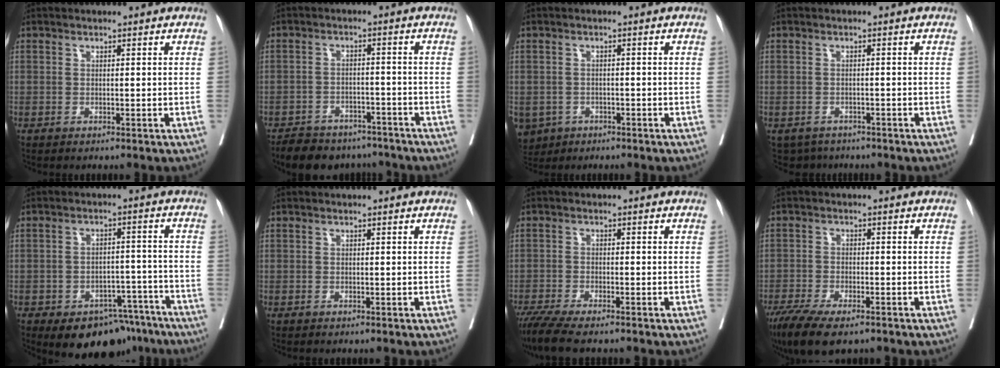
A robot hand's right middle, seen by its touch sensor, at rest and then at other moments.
{"total": 11.2, "force": [-9.6, 4.8, 3.1], "torque": [-0.042, 0.010, -0.130]}
{"total": 6.7, "force": [-3.5, 5.4, 1.9], "torque": [-0.046, 0.001, -0.051]}
{"total": 3.7, "force": [-3.0, 2.1, 0.0], "torque": [0.010, 0.002, -0.043]}
{"total": 12.1, "force": [-8.9, 6.6, 5.0], "torque": [-0.043, 0.028, -0.120]}
{"total": 0.0}
{"total": 7.4, "force": [-6.0, 0.9, 4.2], "torque": [-0.069, -0.017, -0.103]}
{"total": 10.6, "force": [-7.6, 3.2, 6.6], "torque": [-0.109, -0.019, -0.124]}